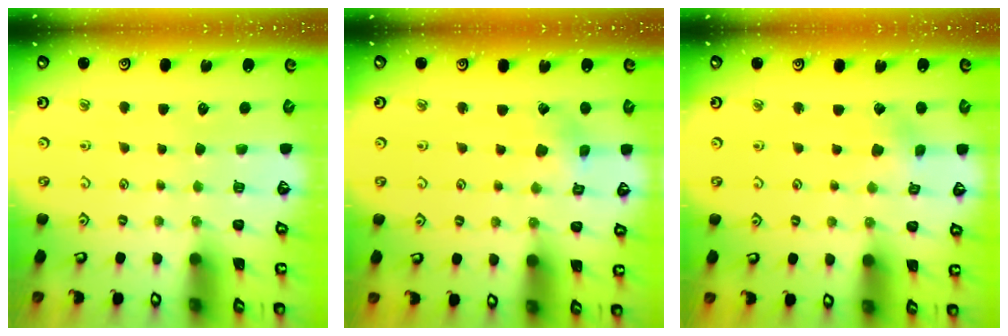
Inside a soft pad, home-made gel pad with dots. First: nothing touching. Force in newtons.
{"total": 2.9, "press": 2.9, "slide": 0.2}
{"total": 2.4, "press": 2.4, "slide": 0.3}